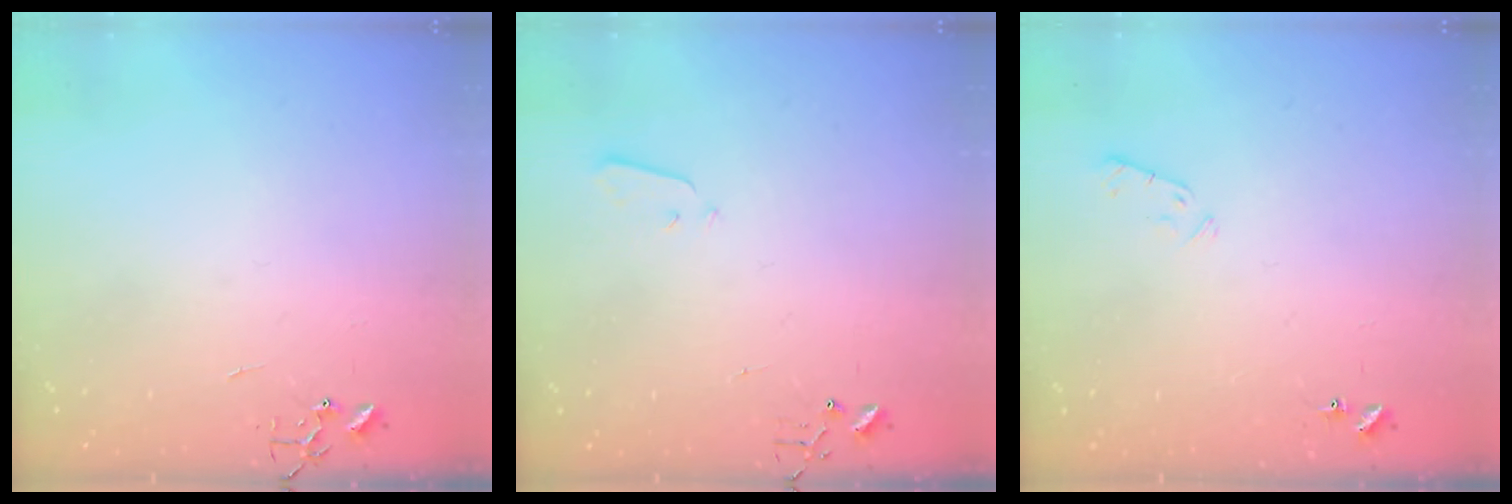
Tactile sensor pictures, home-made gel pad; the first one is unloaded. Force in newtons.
{"total": 2.1, "press": 2.1, "slide": 0.3}
{"total": 4.5, "press": 4.5, "slide": 0.4}